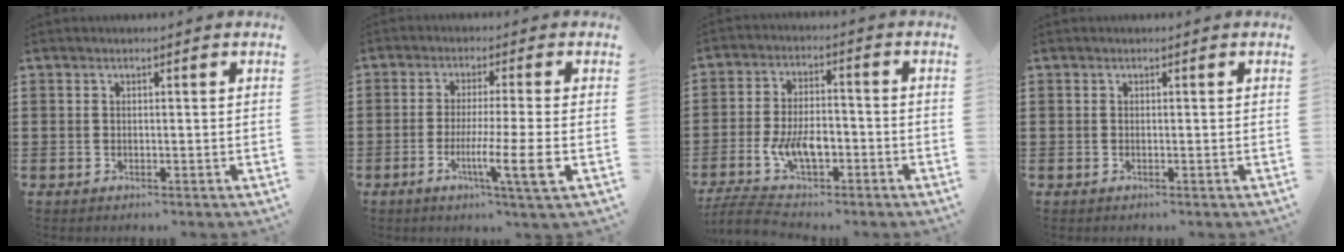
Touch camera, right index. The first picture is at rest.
{"total": 8.7, "force": [-2.6, -0.2, 8.2], "torque": [-0.142, -0.018, -0.045]}
{"total": 8.1, "force": [-3.7, 3.9, 6.1], "torque": [-0.132, 0.001, -0.069]}
{"total": 0.0}